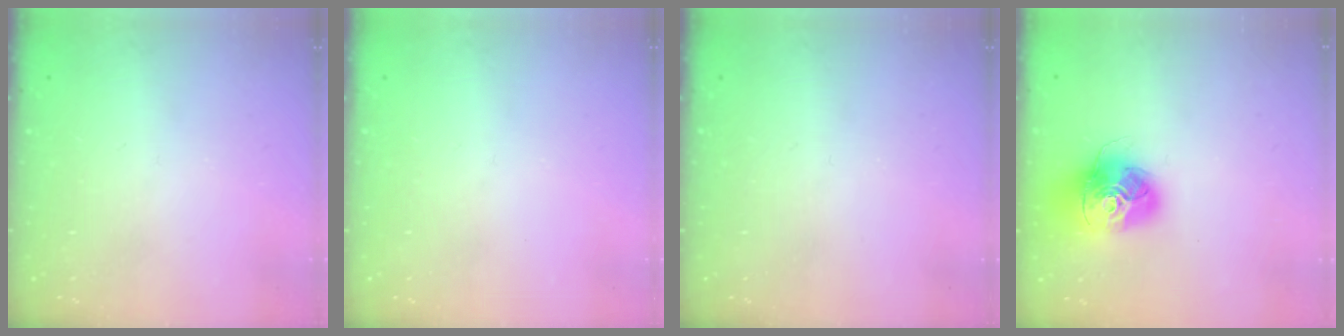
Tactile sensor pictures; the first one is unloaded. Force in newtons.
{"total": 0.0}
{"total": 0.0}
{"total": 17.2, "press": 17.1, "slide": 2.0}